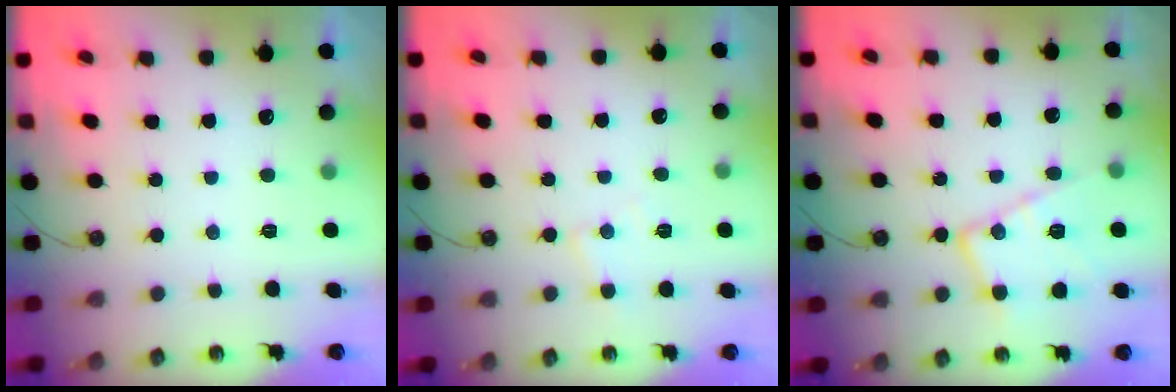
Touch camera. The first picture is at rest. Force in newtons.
{"total": 6.2, "press": 6.1, "slide": 0.8}
{"total": 14.7, "press": 14.6, "slide": 1.3}